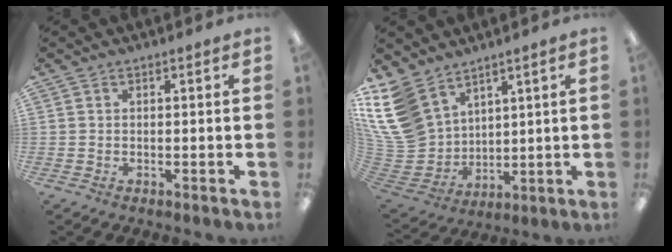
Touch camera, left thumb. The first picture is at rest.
{"total": 15.7, "force": [9.2, 10.9, 6.6], "torque": [-0.198, -0.048, 0.180]}